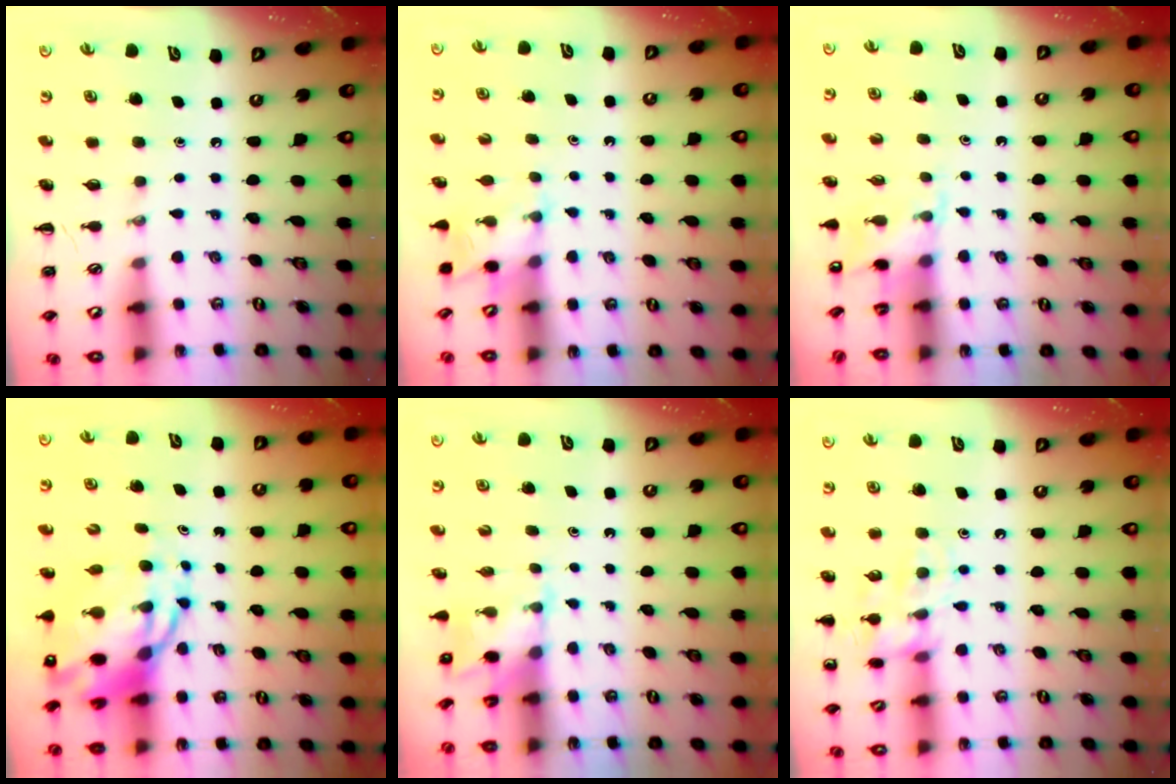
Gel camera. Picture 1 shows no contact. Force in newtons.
{"total": 2.6, "press": 2.5, "slide": 0.9}
{"total": 2.5, "press": 2.4, "slide": 0.9}
{"total": 11.8, "press": 11.3, "slide": 3.2}
{"total": 2.1, "press": 2.0, "slide": 0.6}
{"total": 12.1, "press": 12.1, "slide": 0.7}